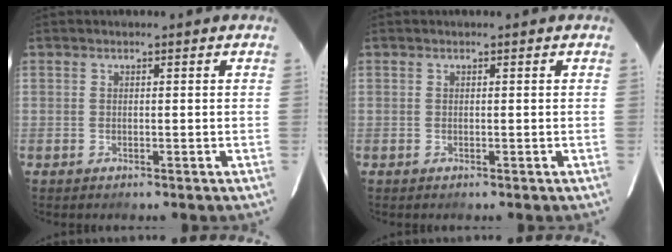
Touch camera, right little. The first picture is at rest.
{"total": 0.0}